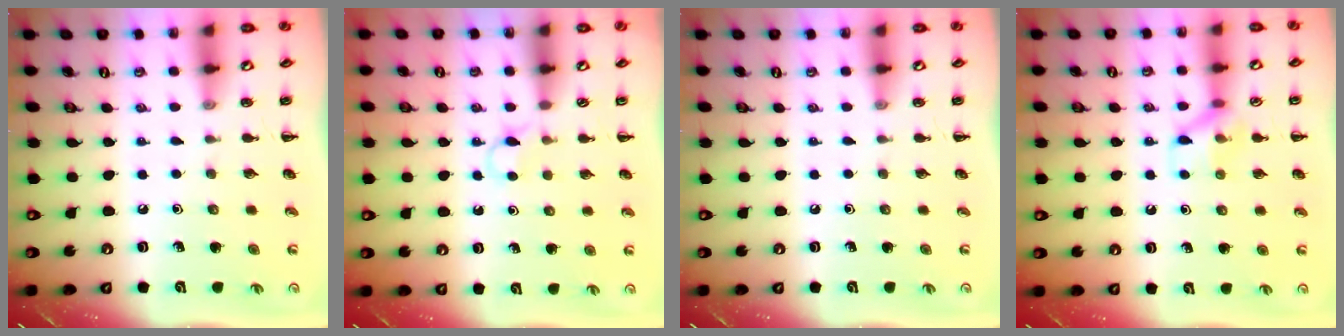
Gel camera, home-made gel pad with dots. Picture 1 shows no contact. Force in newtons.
{"total": 2.8, "press": 2.7, "slide": 0.8}
{"total": 0.0}
{"total": 8.3, "press": 8.2, "slide": 1.2}